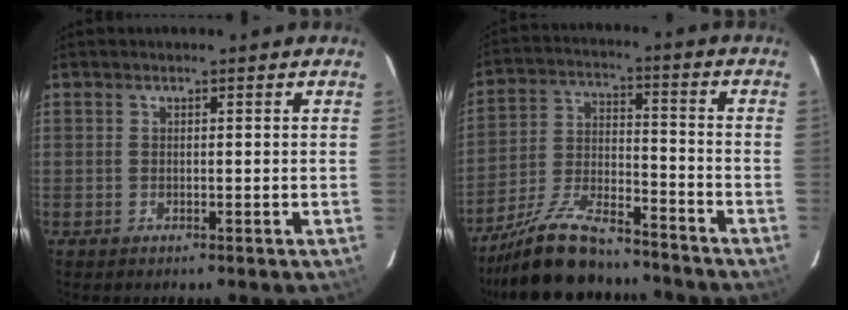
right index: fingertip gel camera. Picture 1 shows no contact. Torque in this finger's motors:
{"motor_torque": [1.08, -1.06, 0.39, 0.07]}